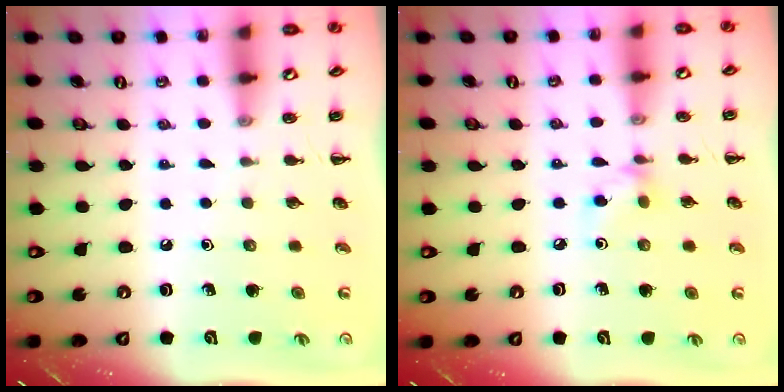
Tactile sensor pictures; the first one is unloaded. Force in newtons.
{"total": 5.7, "press": 5.7, "slide": 1.0}